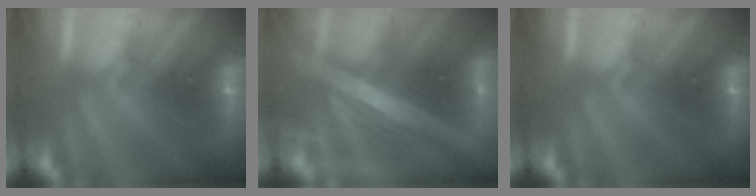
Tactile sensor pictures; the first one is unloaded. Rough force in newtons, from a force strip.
{"total": 1.2}
{"total": 0.0}